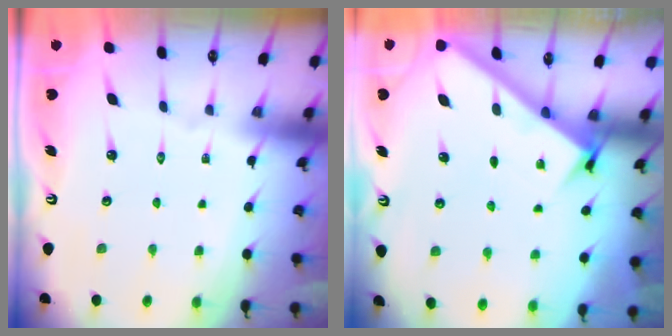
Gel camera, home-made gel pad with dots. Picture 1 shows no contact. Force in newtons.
{"total": 3.0, "press": 3.0, "slide": 0.2}